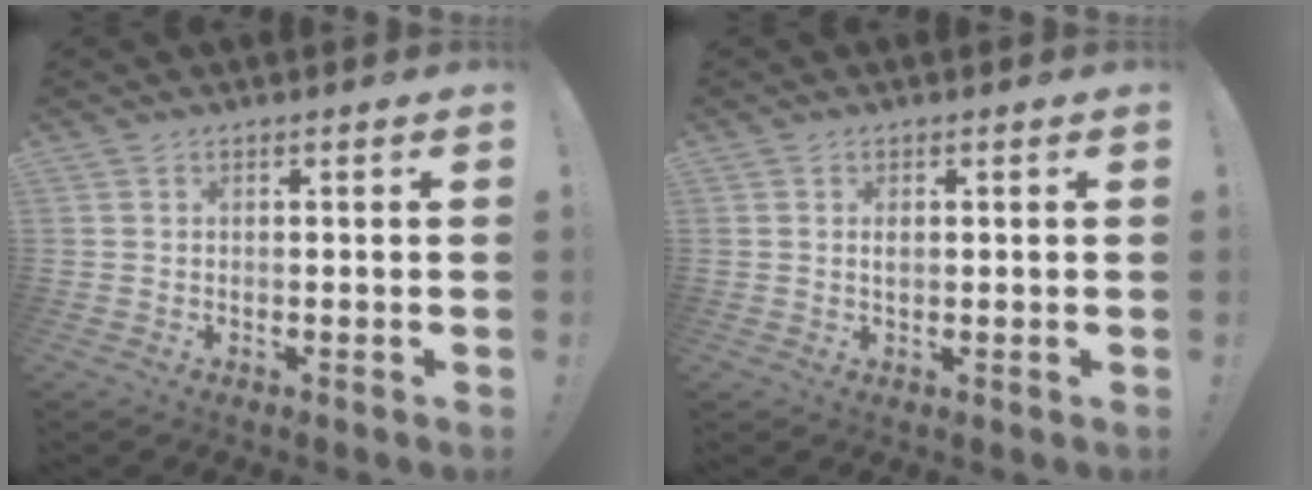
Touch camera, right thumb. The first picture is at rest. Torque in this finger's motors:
{"motor_torque": [-0.40, -0.08, 0.38, -0.03, 0.03]}